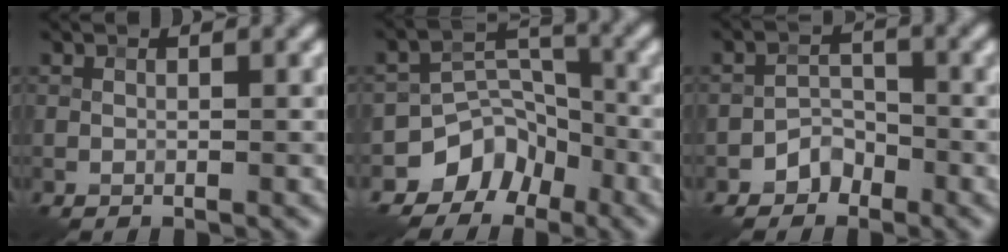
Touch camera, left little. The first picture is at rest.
{"total": 6.0, "force": [-3.9, 4.2, 1.5], "torque": [-0.003, 0.004, -0.070]}
{"total": 2.3, "force": [-1.6, 1.6, 0.6], "torque": [0.001, 0.011, -0.030]}